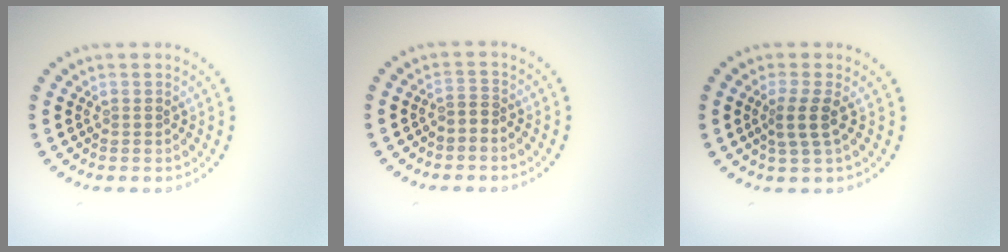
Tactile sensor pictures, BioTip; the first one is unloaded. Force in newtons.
{"total": 0.8, "press": 0.6, "slide": 0.5}
{"total": 2.2, "press": 1.7, "slide": 1.3}